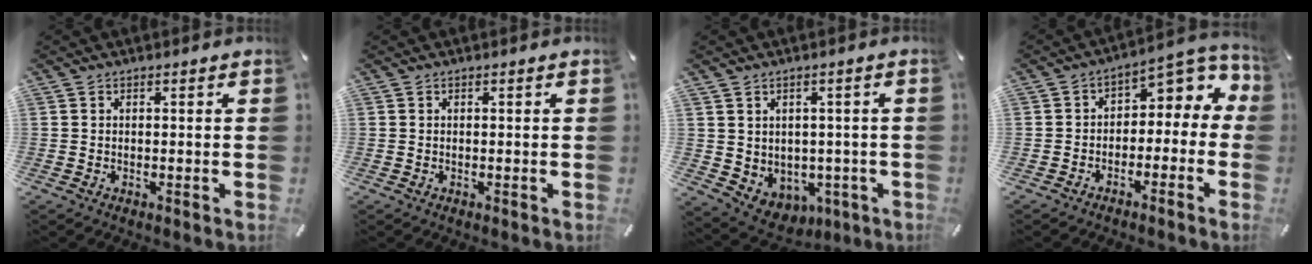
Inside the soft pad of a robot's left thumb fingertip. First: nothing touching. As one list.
[{"total": 0.0}, {"total": 4.8, "force": [1.9, 4.4, 0.2], "torque": [-0.016, -0.026, 0.043]}, {"total": 5.5, "force": [1.0, 4.4, 3.1], "torque": [-0.034, -0.018, 0.012]}]